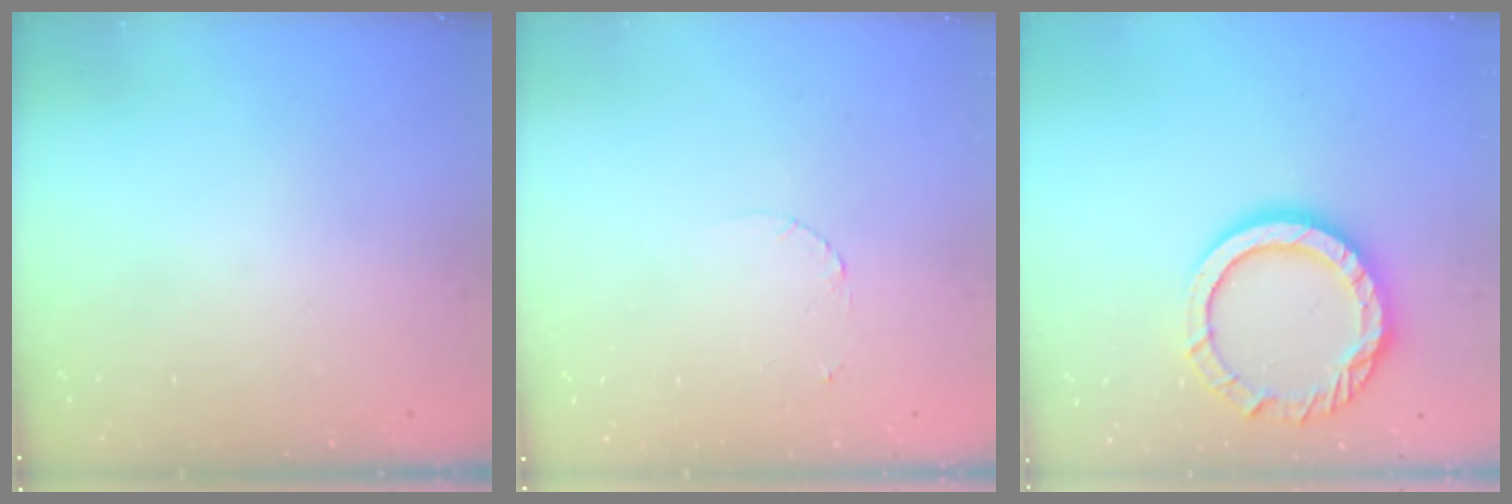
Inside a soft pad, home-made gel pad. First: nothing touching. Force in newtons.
{"total": 1.6, "press": 1.6, "slide": 0.2}
{"total": 13.9, "press": 13.9, "slide": 1.0}